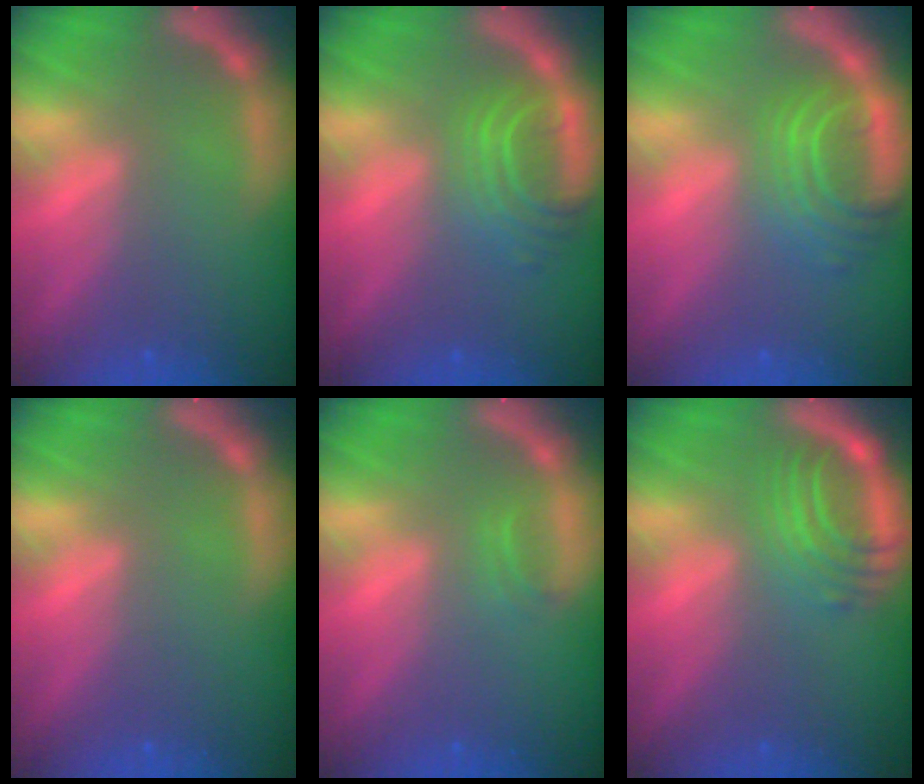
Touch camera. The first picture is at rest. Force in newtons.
{"total": 5.0}
{"total": 6.1}
{"total": 0.0}
{"total": 0.9}
{"total": 5.5}